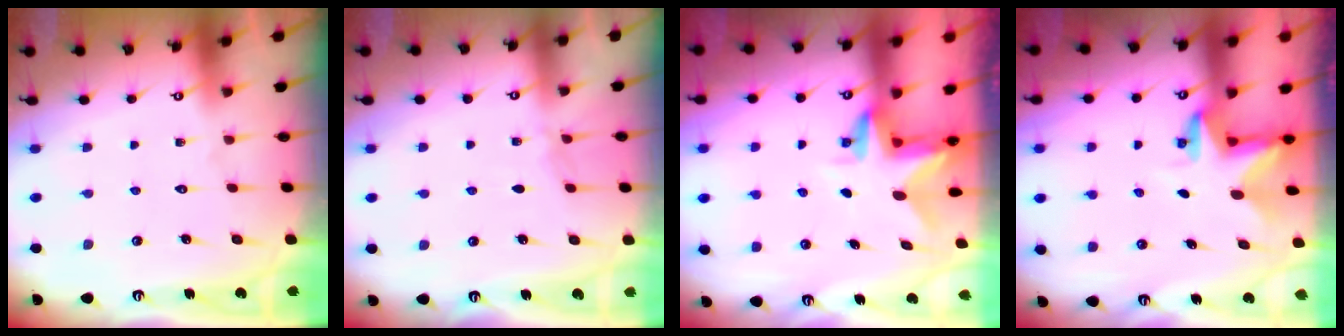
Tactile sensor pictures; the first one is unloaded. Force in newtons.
{"total": 3.5, "press": 3.4, "slide": 0.5}
{"total": 3.2, "press": 3.2, "slide": 0.3}
{"total": 3.0, "press": 3.0, "slide": 0.1}